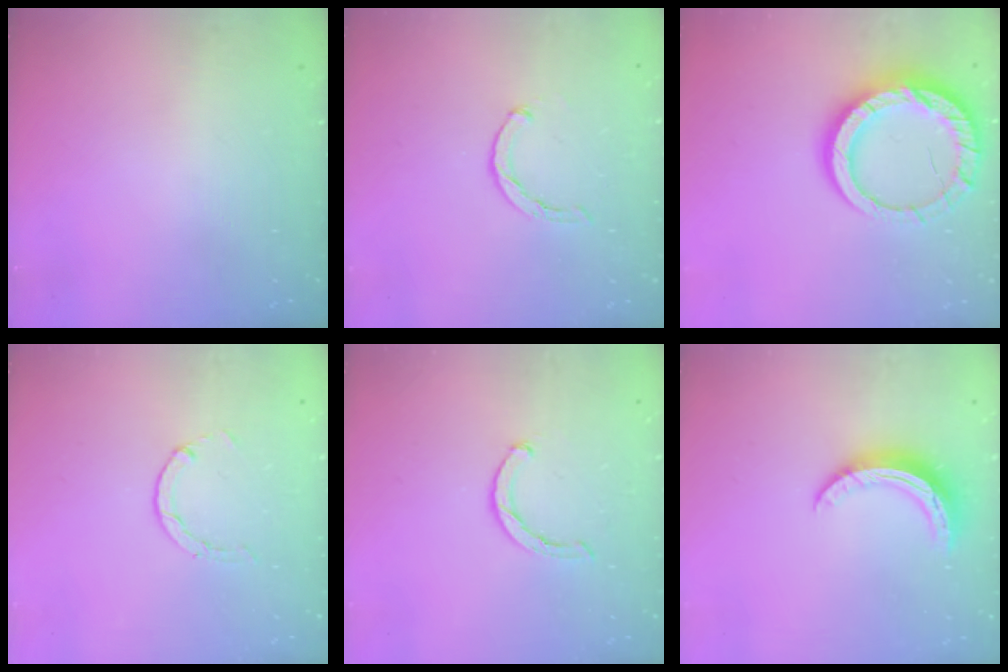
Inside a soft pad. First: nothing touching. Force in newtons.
{"total": 1.1, "press": 1.1, "slide": 0.2}
{"total": 16.0, "press": 15.9, "slide": 1.4}
{"total": 0.6, "press": 0.6, "slide": 0.2}
{"total": 2.3, "press": 2.2, "slide": 0.5}
{"total": 11.0, "press": 11.0, "slide": 0.5}